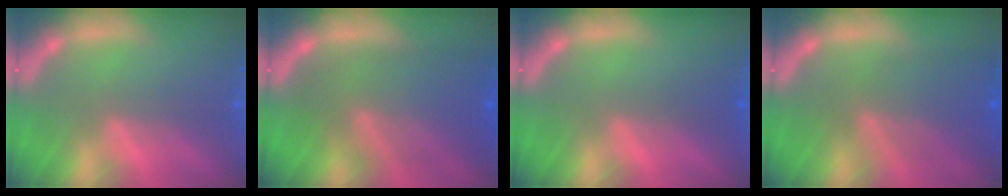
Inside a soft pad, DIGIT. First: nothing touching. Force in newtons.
{"total": 9.1}
{"total": 1.0}
{"total": 6.6}